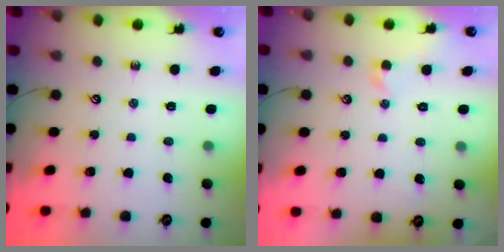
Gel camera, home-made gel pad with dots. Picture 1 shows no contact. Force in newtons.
{"total": 1.1, "press": 0.8, "slide": 0.7}